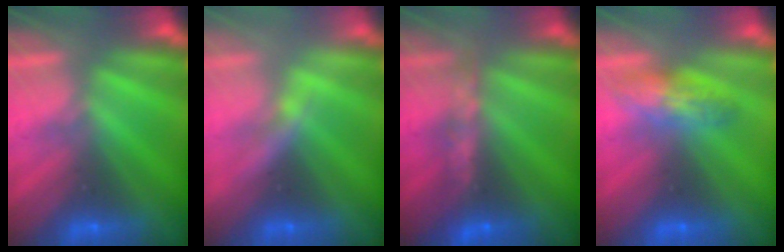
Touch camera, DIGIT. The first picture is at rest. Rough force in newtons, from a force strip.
{"total": 2.2}
{"total": 9.0}
{"total": 2.6}